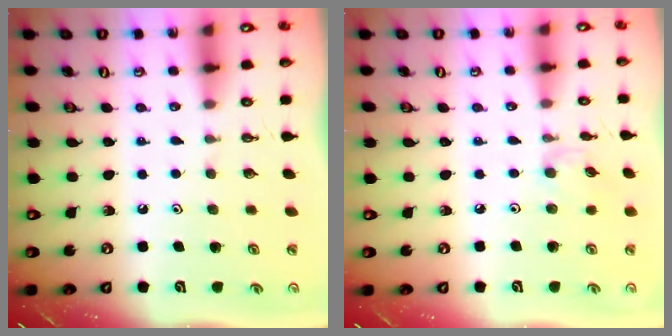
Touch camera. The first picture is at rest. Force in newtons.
{"total": 2.7, "press": 2.7, "slide": 0.4}